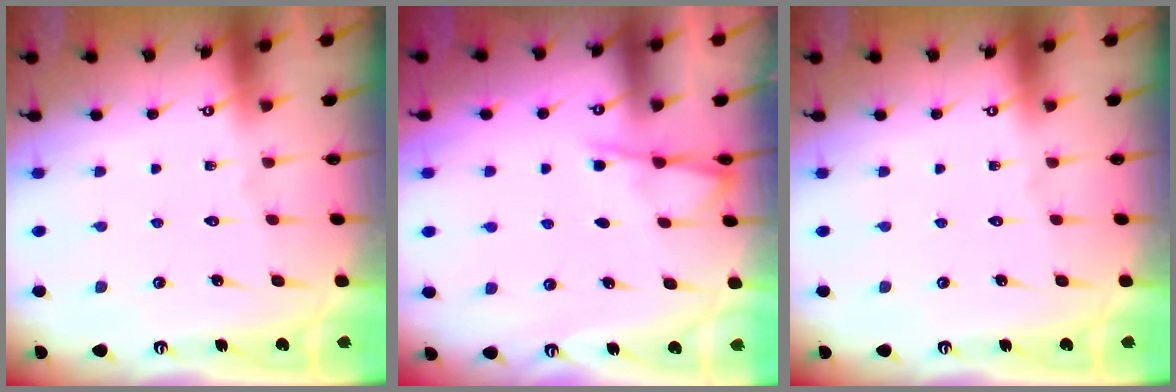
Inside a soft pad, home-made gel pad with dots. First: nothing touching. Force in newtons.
{"total": 3.6, "press": 3.5, "slide": 0.6}
{"total": 0.0}